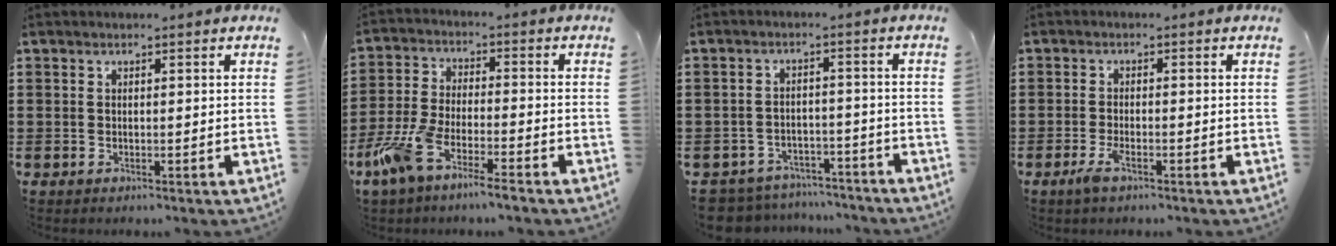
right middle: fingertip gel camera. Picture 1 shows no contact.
{"total": 7.3, "force": [-5.6, 0.7, 4.6], "torque": [-0.123, -0.016, -0.113]}
{"total": 4.8, "force": [-4.7, 0.8, -0.1], "torque": [-0.009, 0.007, -0.102]}
{"total": 2.7, "force": [-1.4, 0.5, 2.2], "torque": [-0.052, -0.006, -0.028]}